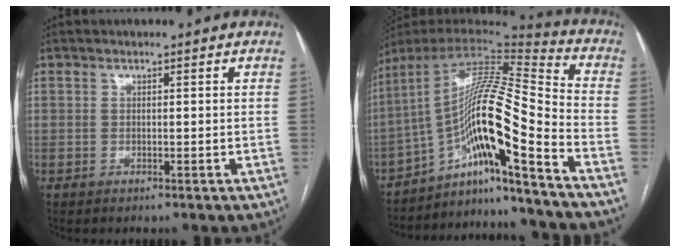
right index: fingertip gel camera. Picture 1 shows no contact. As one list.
[{"total": 16.7, "force": [-10.0, -1.1, 13.3], "torque": [-0.231, 0.028, -0.172]}]